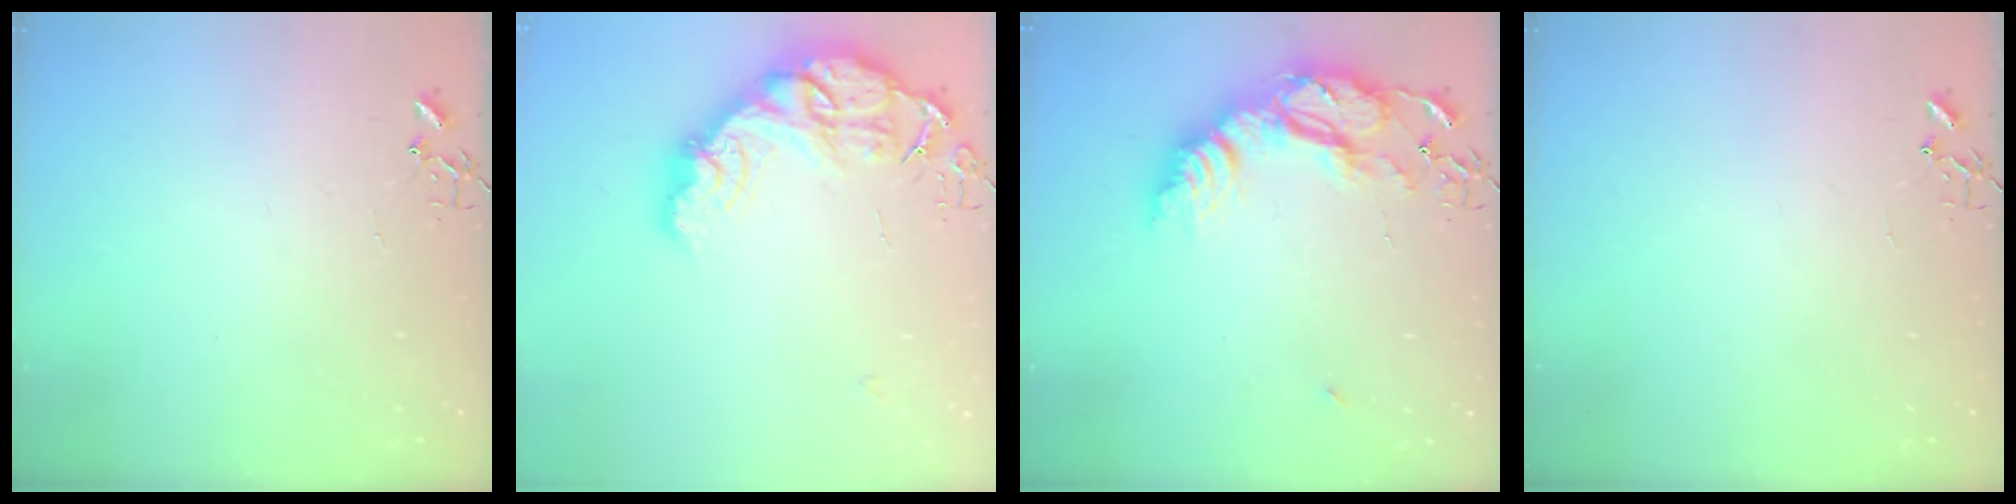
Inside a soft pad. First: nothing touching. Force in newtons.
{"total": 18.2, "press": 18.2, "slide": 1.3}
{"total": 20.7, "press": 20.6, "slide": 1.8}
{"total": 0.0}